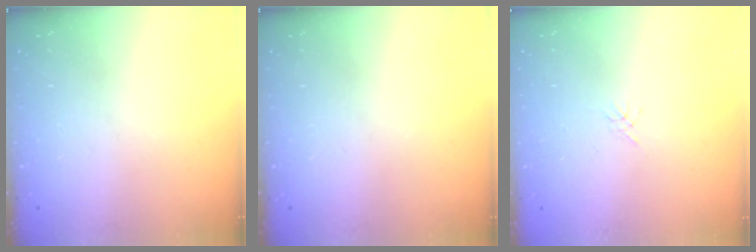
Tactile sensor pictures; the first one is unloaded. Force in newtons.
{"total": 0.0}
{"total": 0.0}